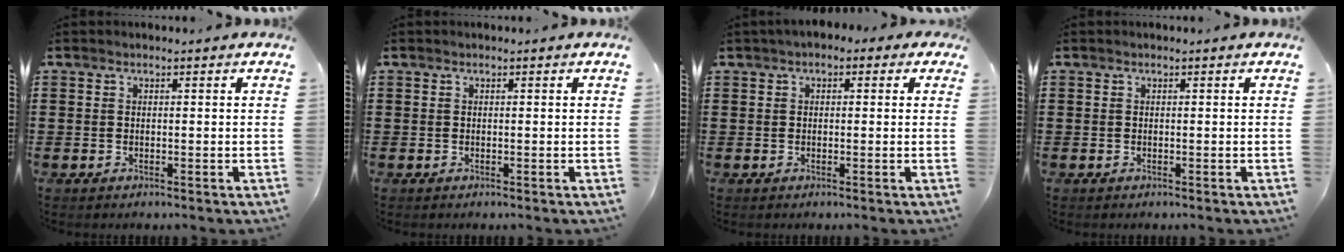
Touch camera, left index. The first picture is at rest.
{"total": 0.0}
{"total": 1.5, "force": [0.1, 1.1, 1.0], "torque": [-0.022, 0.009, -0.001]}
{"total": 0.0}